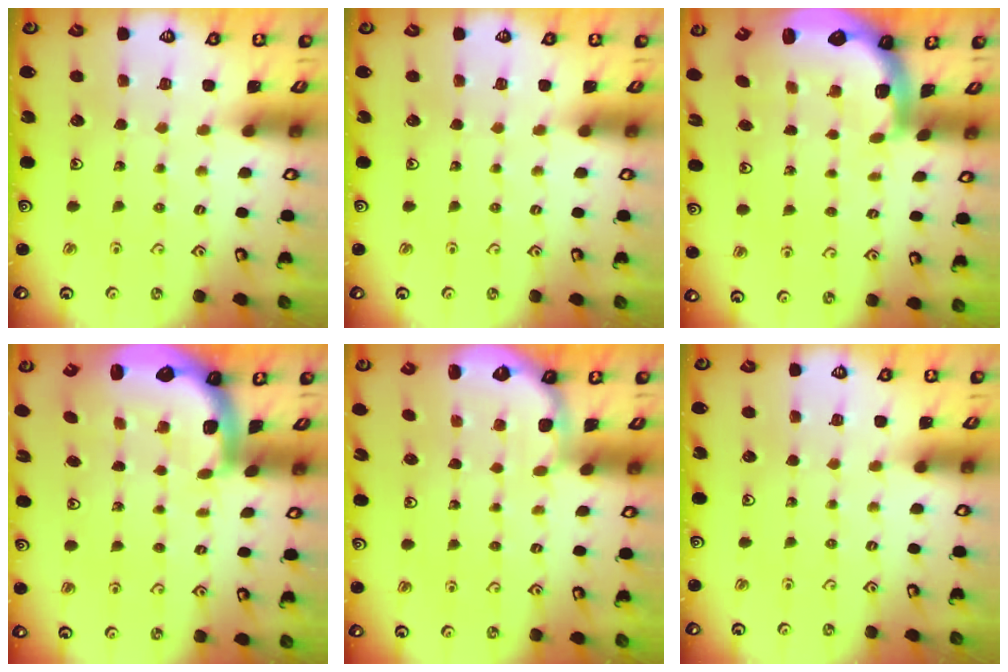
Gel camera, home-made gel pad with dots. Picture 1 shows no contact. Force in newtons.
{"total": 0.0}
{"total": 2.9, "press": 2.6, "slide": 1.4}
{"total": 2.8, "press": 2.5, "slide": 1.4}
{"total": 1.8, "press": 1.7, "slide": 0.1}
{"total": 0.0}